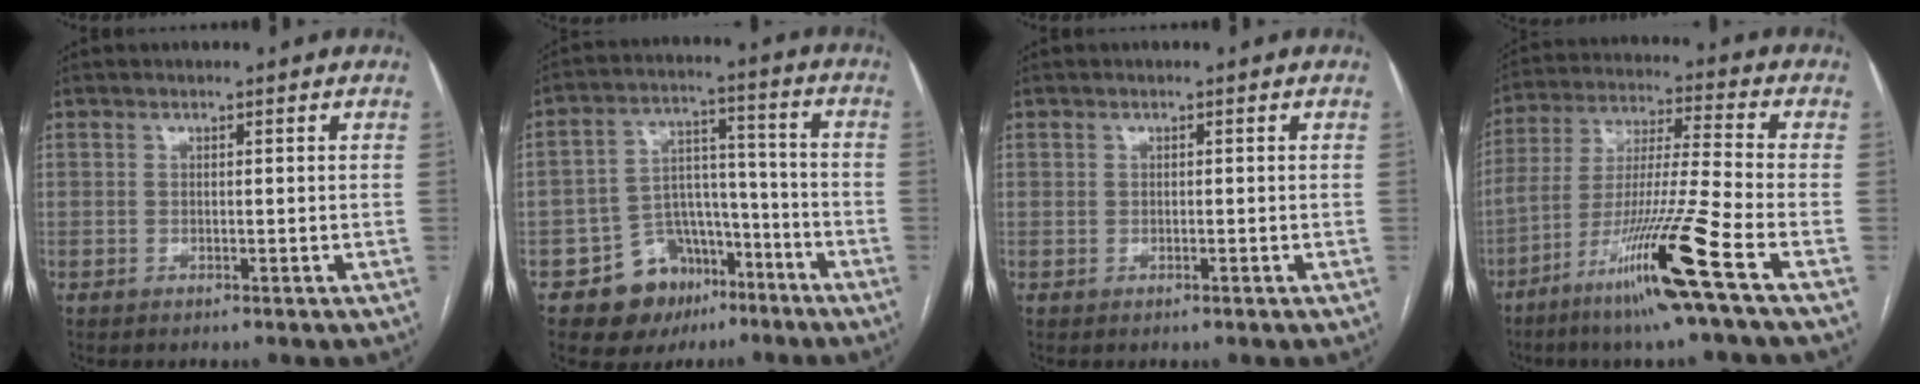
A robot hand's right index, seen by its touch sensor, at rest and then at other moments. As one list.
[{"total": 11.2, "force": [-6.7, 7.8, 4.3], "torque": [-0.057, 0.041, -0.098]}, {"total": 0.6, "force": [0.0, 0.6, 0.3], "torque": [-0.007, 0.001, 0.002]}, {"total": 16.2, "force": [-8.6, -2.0, 13.6], "torque": [-0.273, -0.032, -0.161]}]